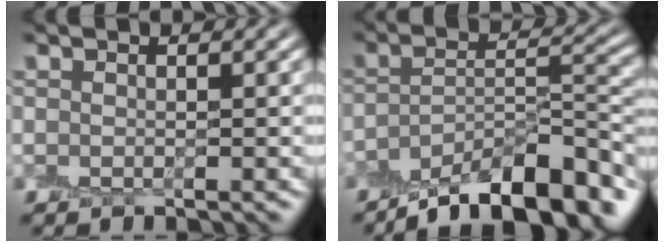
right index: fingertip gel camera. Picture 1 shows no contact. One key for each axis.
{"total": 11.5, "fx": -8.2, "fy": 3.6, "fz": 7.3, "tx": -0.107, "ty": 0.004, "tz": -0.133}